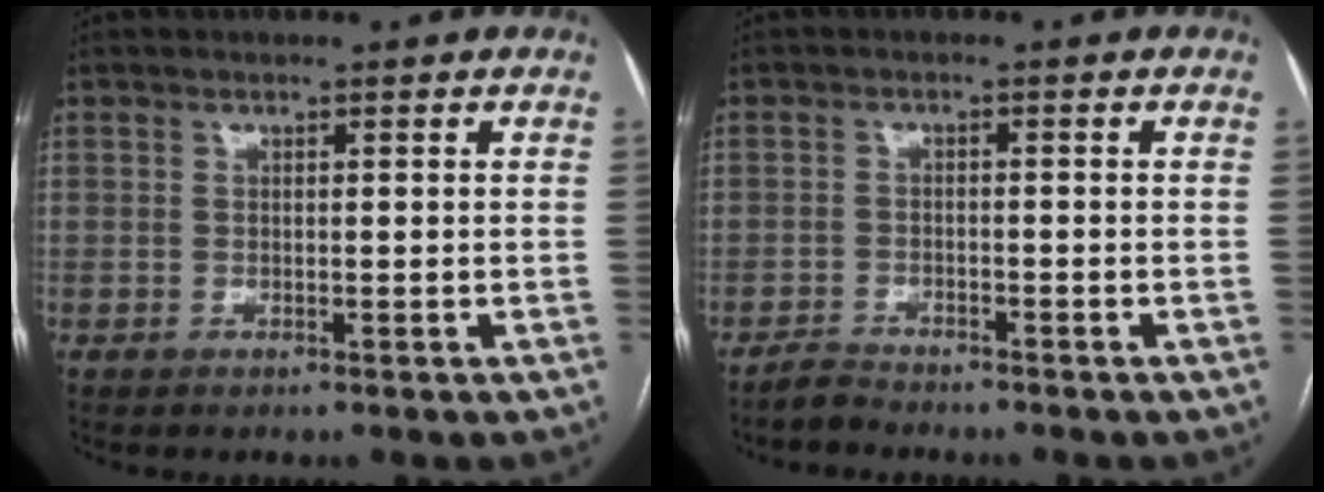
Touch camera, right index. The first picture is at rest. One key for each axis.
{"total": 2.2, "fx": -2.2, "fy": 0.2, "fz": 0.1, "tx": -0.006, "ty": -0.008, "tz": -0.042}